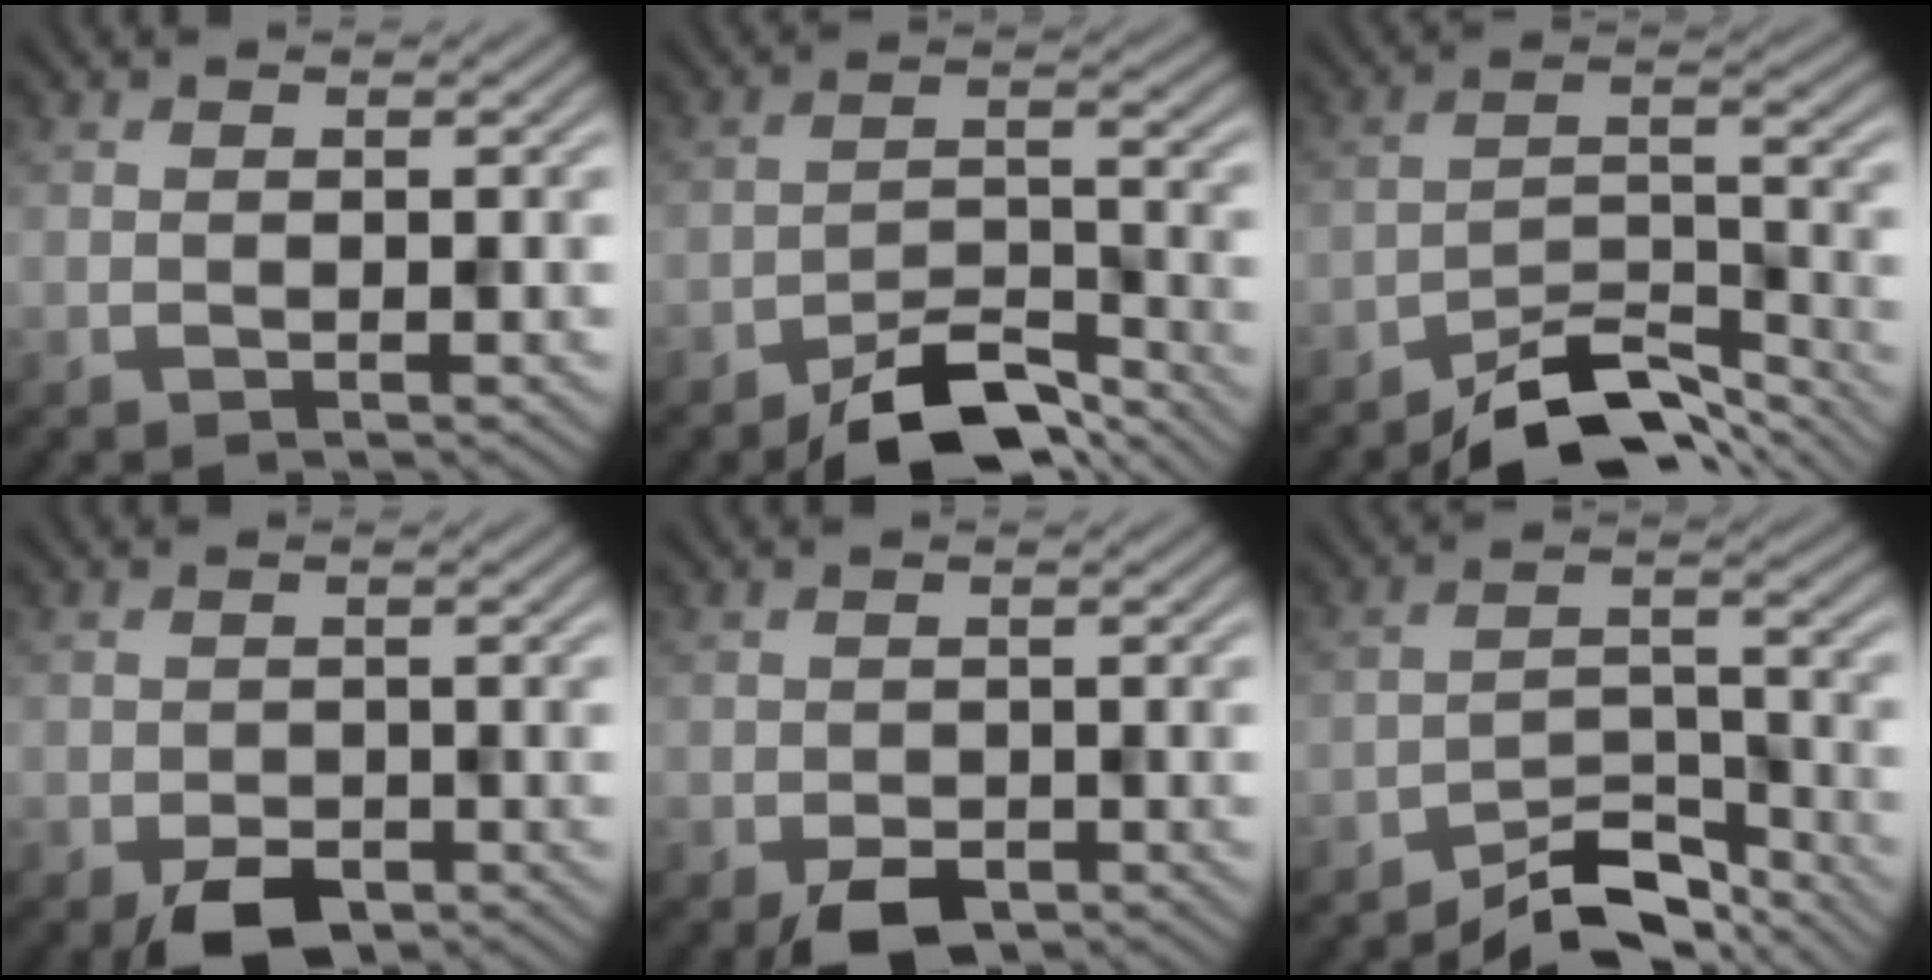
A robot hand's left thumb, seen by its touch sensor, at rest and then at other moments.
{"total": 7.5, "force": [-6.0, 2.4, 3.7], "torque": [-0.057, 0.006, -0.109]}
{"total": 8.2, "force": [-7.0, 2.4, 3.7], "torque": [-0.056, 0.007, -0.130]}
{"total": 3.7, "force": [-2.4, 2.2, 1.8], "torque": [-0.028, -0.008, -0.039]}
{"total": 3.4, "force": [-2.2, 1.9, 1.6], "torque": [-0.024, -0.008, -0.034]}
{"total": 6.3, "force": [-5.6, 1.7, 2.3], "torque": [-0.033, 0.003, -0.106]}